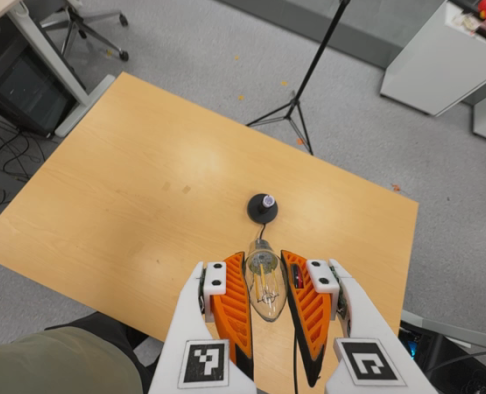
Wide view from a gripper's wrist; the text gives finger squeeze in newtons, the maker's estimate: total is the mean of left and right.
{"total": 20.4, "left": 23.0, "right": 17.8}